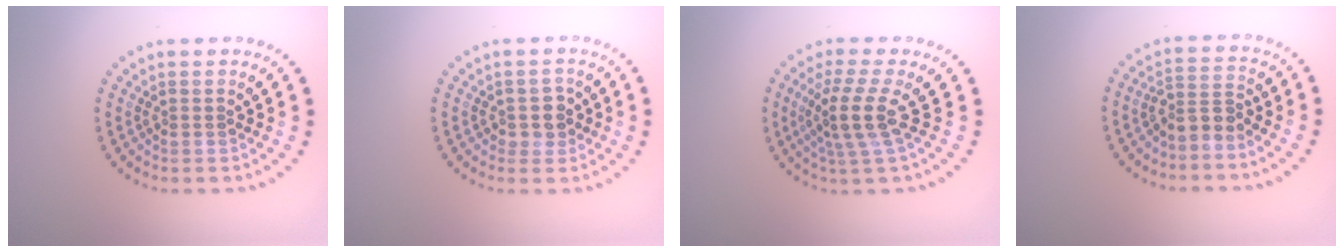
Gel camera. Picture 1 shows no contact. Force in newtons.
{"total": 1.9, "press": 1.8, "slide": 0.6}
{"total": 3.7, "press": 2.7, "slide": 2.5}
{"total": 2.5, "press": 1.9, "slide": 1.6}